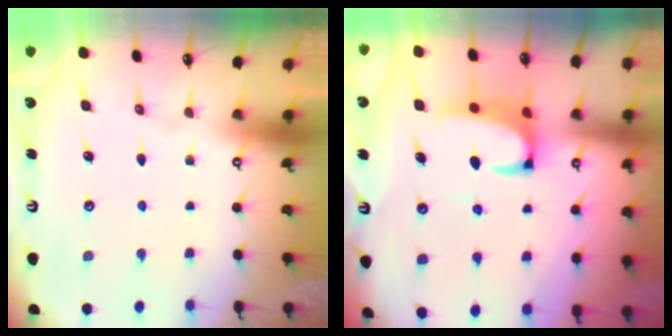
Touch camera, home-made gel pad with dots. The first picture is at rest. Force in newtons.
{"total": 2.3, "press": 2.1, "slide": 0.9}